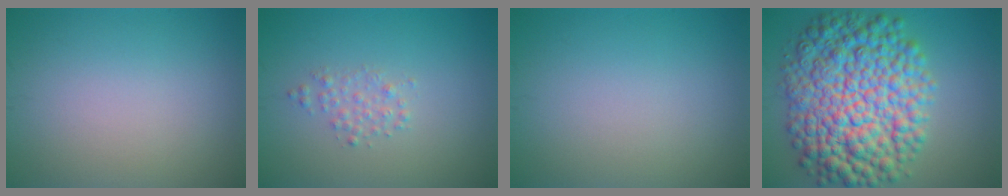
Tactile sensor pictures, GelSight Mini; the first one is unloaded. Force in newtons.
{"total": 1.4, "press": 1.4, "slide": 0.0}
{"total": 0.0}
{"total": 12.9, "press": 12.9, "slide": 0.1}